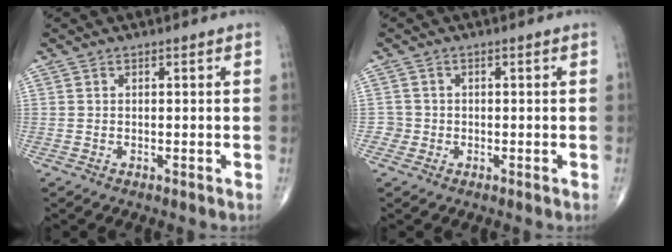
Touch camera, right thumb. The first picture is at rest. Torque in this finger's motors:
{"motor_torque": [-0.05, -0.13, 0.08, 0.01, 0.04]}